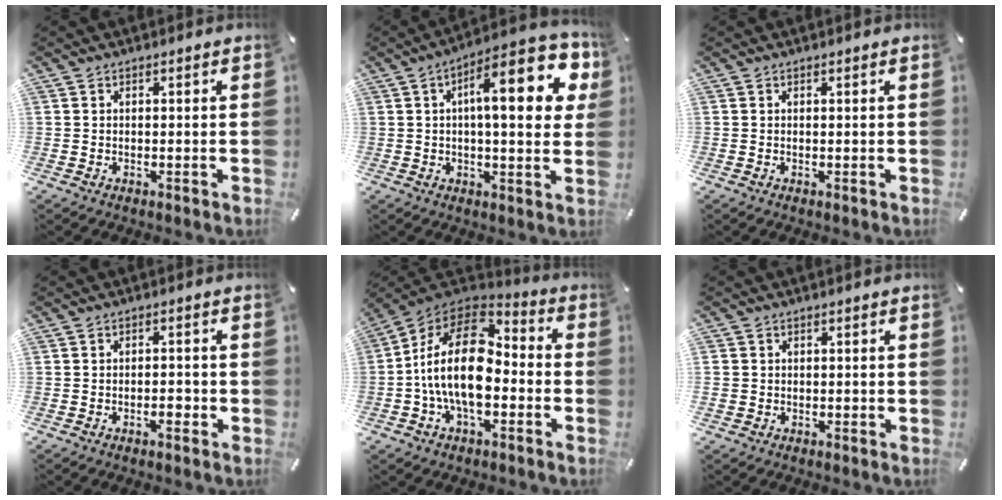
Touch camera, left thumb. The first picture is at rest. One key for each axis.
{"total": 18.7, "fx": 5.5, "fy": 6.3, "fz": 16.7, "tx": -0.243, "ty": -0.016, "tz": 0.077}
{"total": 0.0}
{"total": 2.9, "fx": -1.3, "fy": 1.5, "fz": 2.1, "tx": -0.038, "ty": 0.006, "tz": -0.024}
{"total": 20.3, "fx": -3.0, "fy": 12.0, "fz": 16.2, "tx": -0.311, "ty": 0.016, "tz": -0.052}
{"total": 2.0, "fx": -0.3, "fy": 1.9, "fz": 0.3, "tx": -0.002, "ty": 0.005, "tz": -0.009}